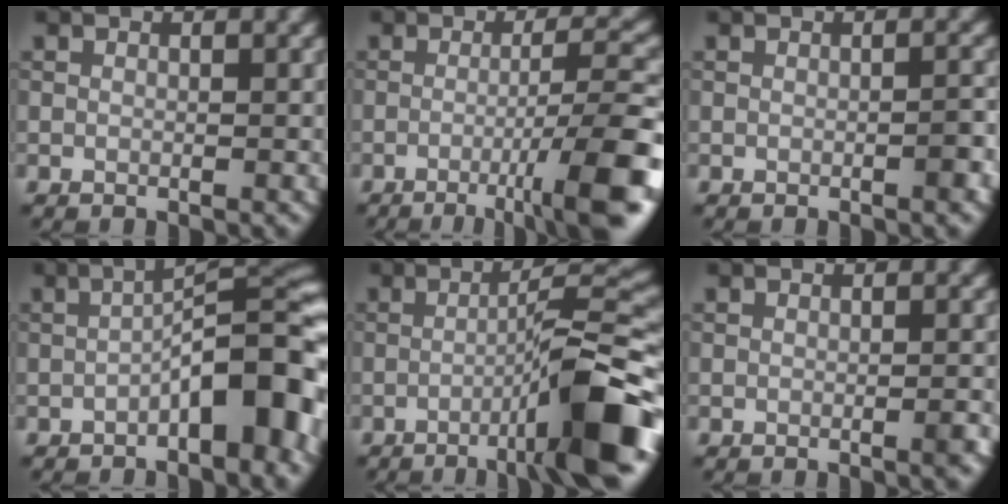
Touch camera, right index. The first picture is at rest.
{"total": 8.9, "force": [-3.6, 1.4, 8.0], "torque": [-0.107, 0.008, -0.056]}
{"total": 1.3, "force": [-0.5, 0.2, 1.1], "torque": [-0.014, 0.005, -0.009]}
{"total": 9.6, "force": [-2.7, 2.7, 8.9], "torque": [-0.116, 0.021, -0.049]}
{"total": 10.3, "force": [-4.0, 1.2, 9.4], "torque": [-0.124, 0.019, -0.069]}
{"total": 1.0, "force": [-0.4, 0.2, 0.9], "torque": [-0.010, 0.003, -0.008]}